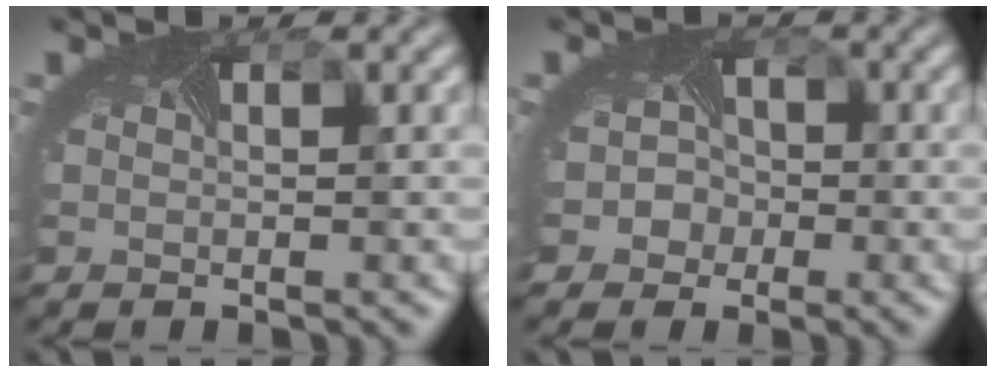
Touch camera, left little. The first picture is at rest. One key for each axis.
{"total": 3.4, "fx": -1.3, "fy": 3.1, "fz": 0.7, "tx": 0.011, "ty": 0.006, "tz": -0.024}